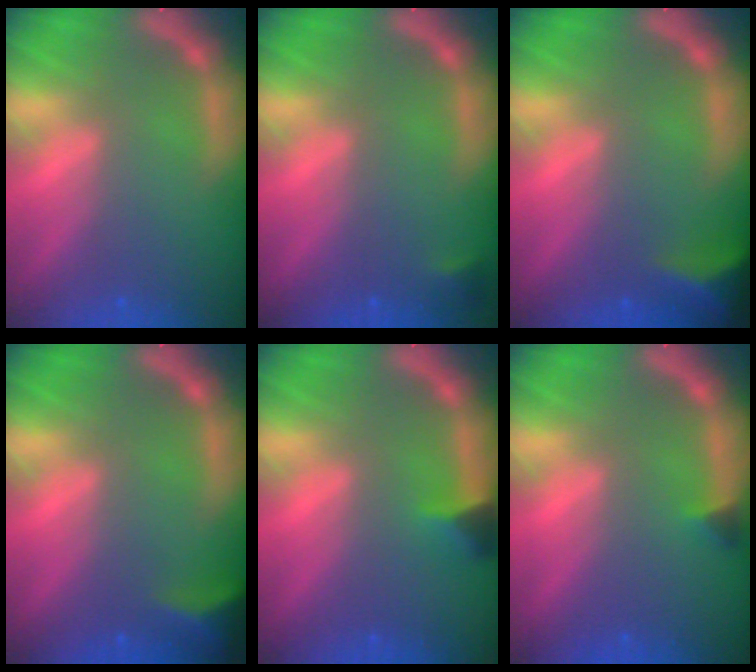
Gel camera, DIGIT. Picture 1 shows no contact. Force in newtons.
{"total": 0.9}
{"total": 5.0}
{"total": 4.0}
{"total": 1.9}
{"total": 0.9}